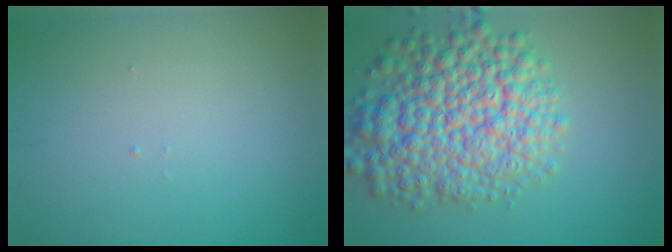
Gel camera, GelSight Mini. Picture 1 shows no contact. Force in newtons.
{"total": 10.4, "press": 10.4, "slide": 0.4}